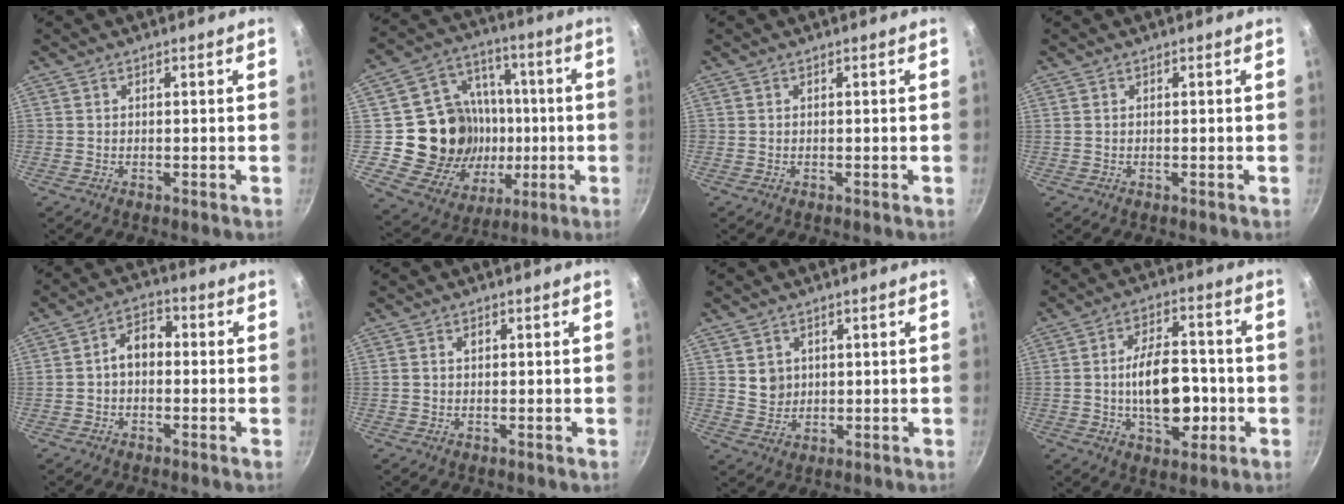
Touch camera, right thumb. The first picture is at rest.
{"total": 21.3, "force": [-0.9, 18.5, 10.5], "torque": [-0.149, 0.022, -0.005]}
{"total": 0.0}
{"total": 0.0}
{"total": 5.6, "force": [-0.5, 4.0, 4.0], "torque": [-0.043, 0.024, -0.021]}
{"total": 1.1, "force": [0.2, 0.8, 0.7], "torque": [-0.008, 0.004, 0.003]}
{"total": 3.9, "force": [1.0, 3.5, 1.4], "torque": [-0.008, -0.001, 0.024]}
{"total": 14.0, "force": [-2.2, 7.9, 11.3], "torque": [-0.148, 0.023, -0.034]}